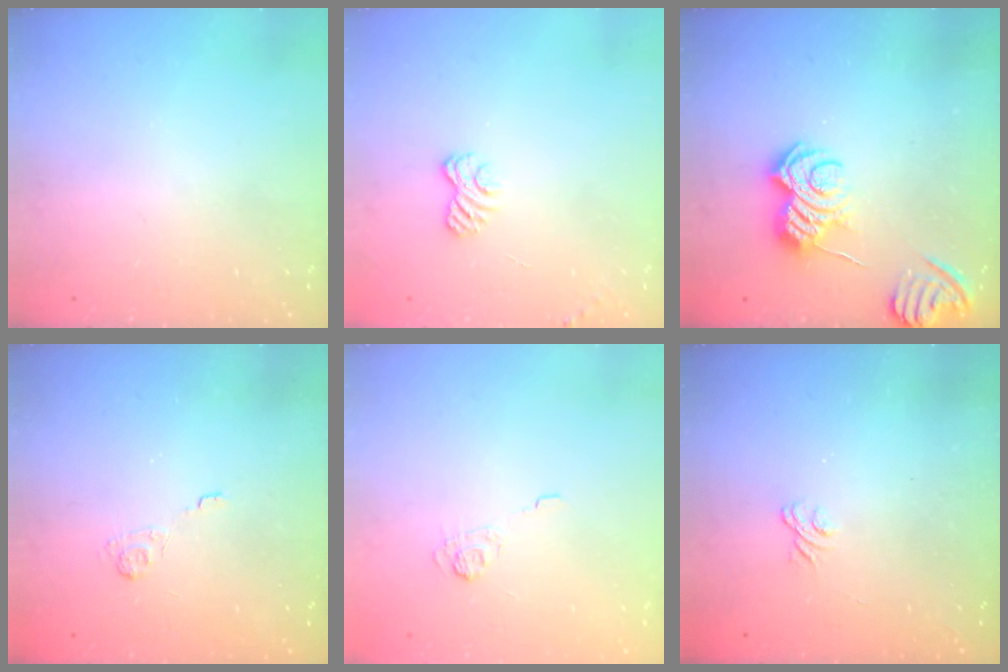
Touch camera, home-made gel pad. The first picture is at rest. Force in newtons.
{"total": 2.8, "press": 2.5, "slide": 1.3}
{"total": 7.2, "press": 7.2, "slide": 0.9}
{"total": 1.9, "press": 1.3, "slide": 1.3}
{"total": 3.4, "press": 3.1, "slide": 1.5}
{"total": 1.8, "press": 1.4, "slide": 1.1}